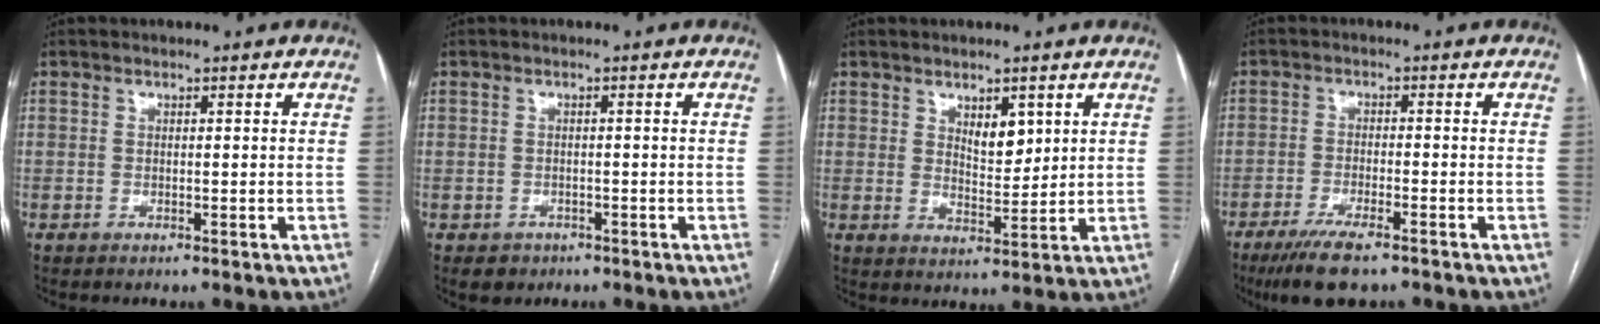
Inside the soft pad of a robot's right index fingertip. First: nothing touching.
{"total": 2.4, "force": [-1.4, 1.9, 0.5], "torque": [-0.008, 0.004, -0.014]}
{"total": 4.4, "force": [1.9, 2.6, 3.0], "torque": [-0.042, 0.000, 0.035]}
{"total": 7.8, "force": [-5.6, 1.4, 5.2], "torque": [-0.090, -0.017, -0.091]}